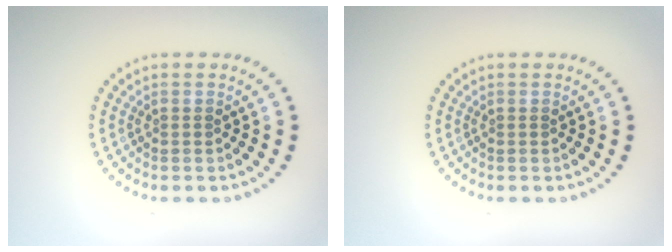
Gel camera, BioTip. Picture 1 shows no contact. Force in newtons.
{"total": 0.0}